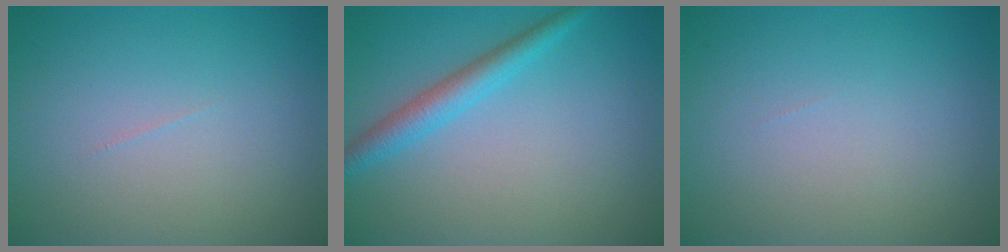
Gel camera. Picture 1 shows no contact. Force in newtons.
{"total": 2.9, "press": 2.9, "slide": 0.1}
{"total": 0.0}